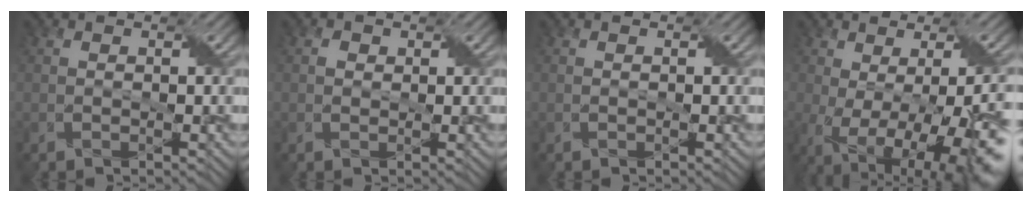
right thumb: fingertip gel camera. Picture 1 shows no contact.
{"total": 0.8, "force": [0.2, 0.8, 0.1], "torque": [-0.005, -0.001, 0.002]}
{"total": 0.0}
{"total": 15.4, "force": [-4.1, 6.6, 13.3], "torque": [-0.188, -0.048, -0.016]}